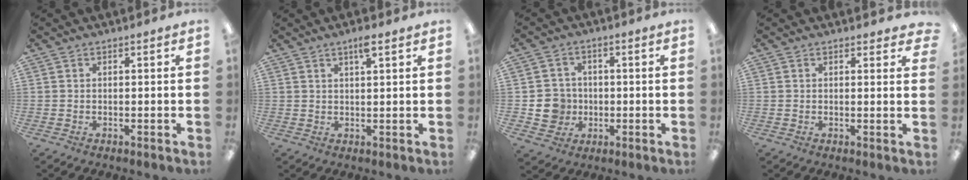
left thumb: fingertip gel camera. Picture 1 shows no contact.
{"total": 3.3, "force": [2.4, 0.4, 2.2], "torque": [-0.042, -0.001, 0.039]}
{"total": 7.0, "force": [-0.9, 6.8, 1.6], "torque": [-0.029, 0.015, -0.011]}
{"total": 1.1, "force": [0.9, 0.4, 0.3], "torque": [0.010, -0.007, 0.014]}